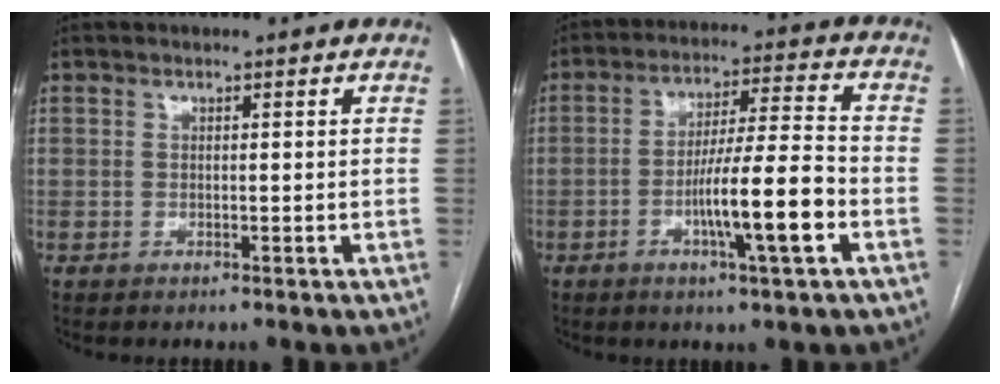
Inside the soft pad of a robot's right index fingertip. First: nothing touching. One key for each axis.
{"total": 10.8, "fx": -3.8, "fy": -0.1, "fz": 10.1, "tx": -0.172, "ty": 0.000, "tz": -0.066}